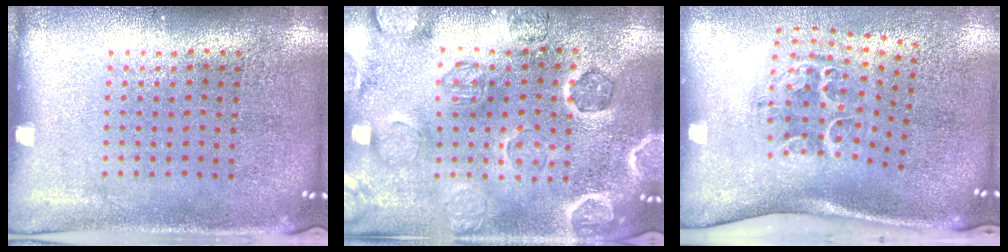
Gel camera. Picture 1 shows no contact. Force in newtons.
{"total": 1.6, "press": 1.6, "slide": 0.2}
{"total": 1.6, "press": 1.3, "slide": 1.0}